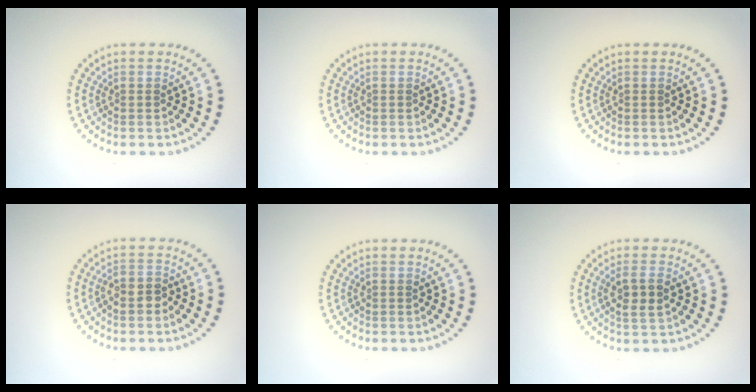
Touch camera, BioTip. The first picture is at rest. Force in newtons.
{"total": 0.0}
{"total": 0.0}
{"total": 1.6, "press": 1.5, "slide": 0.7}
{"total": 0.0}
{"total": 2.4, "press": 2.3, "slide": 0.8}